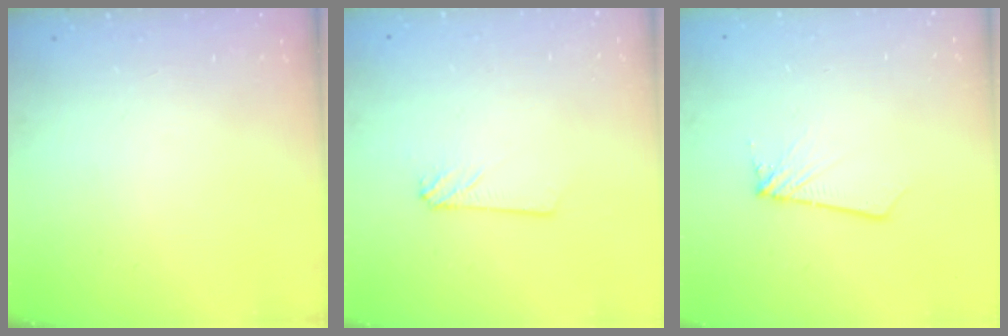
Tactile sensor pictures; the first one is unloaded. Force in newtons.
{"total": 2.4, "press": 2.4, "slide": 0.3}
{"total": 1.9, "press": 1.9, "slide": 0.1}